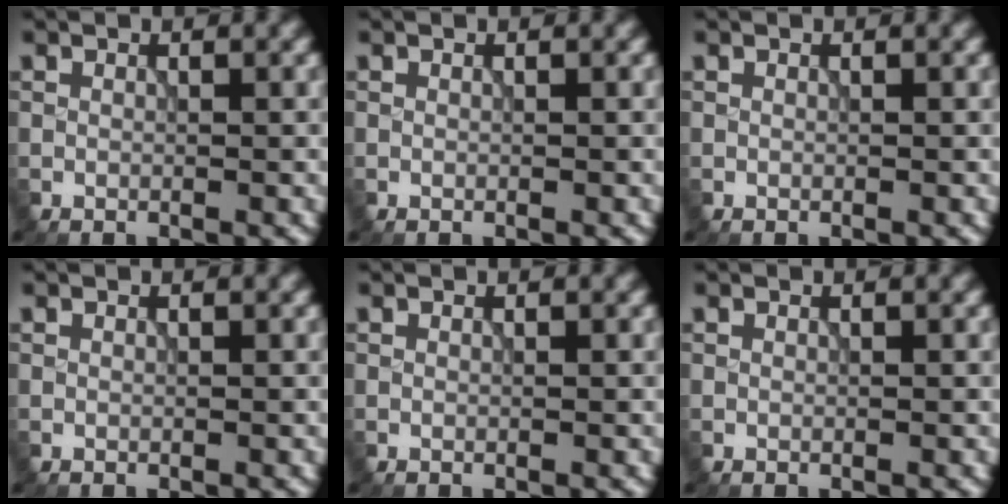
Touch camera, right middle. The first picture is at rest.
{"total": 0.0}
{"total": 0.0}
{"total": 0.0}
{"total": 0.0}
{"total": 0.0}